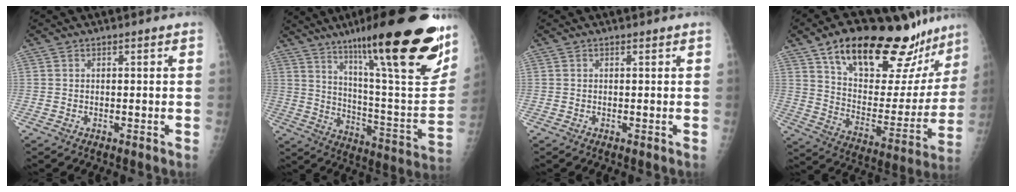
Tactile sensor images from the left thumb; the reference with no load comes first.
{"total": 32.2, "force": [19.1, 5.6, 25.3], "torque": [-0.310, -0.059, 0.292]}
{"total": 0.0}
{"total": 29.0, "force": [20.2, 11.5, 17.3], "torque": [-0.217, -0.068, 0.309]}